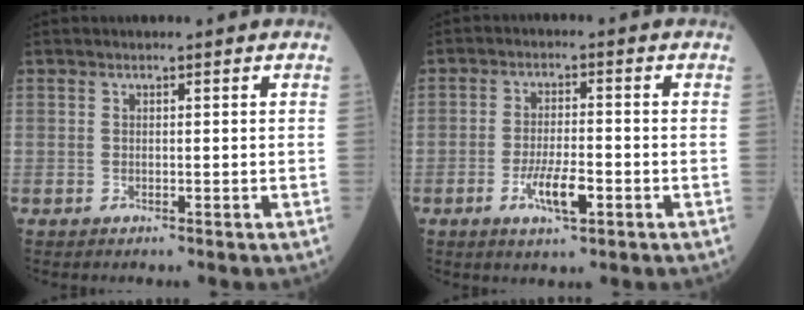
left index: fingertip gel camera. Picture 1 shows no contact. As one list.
[{"total": 5.6, "force": [-2.4, 1.3, 4.9], "torque": [-0.095, -0.003, -0.043]}]